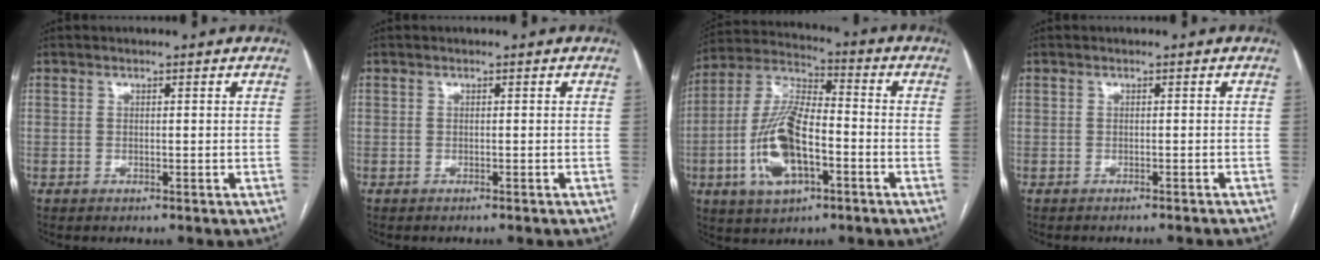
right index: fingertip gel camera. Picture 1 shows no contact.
{"total": 0.7, "force": [-0.6, 0.0, 0.2], "torque": [-0.004, 0.000, -0.010]}
{"total": 14.5, "force": [-4.3, 5.6, 12.6], "torque": [-0.272, 0.009, -0.077]}
{"total": 6.8, "force": [-6.7, -0.2, 1.2], "torque": [-0.005, -0.003, -0.071]}